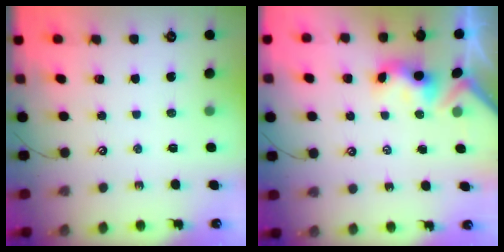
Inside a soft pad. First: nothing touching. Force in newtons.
{"total": 4.0, "press": 4.0, "slide": 0.2}